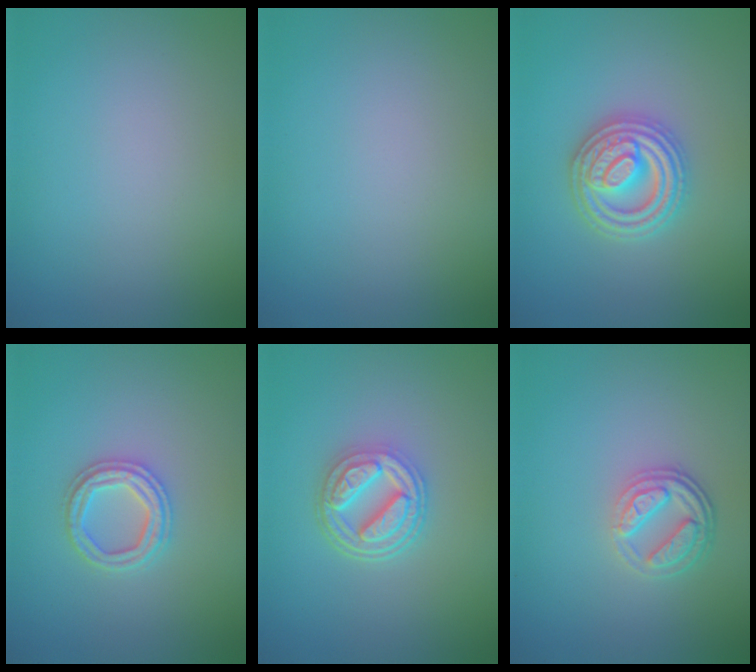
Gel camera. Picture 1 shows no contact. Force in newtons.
{"total": 0.0}
{"total": 4.9, "press": 4.8, "slide": 0.7}
{"total": 2.4, "press": 2.4, "slide": 0.3}
{"total": 4.7, "press": 3.7, "slide": 2.9}
{"total": 3.6, "press": 2.7, "slide": 2.4}